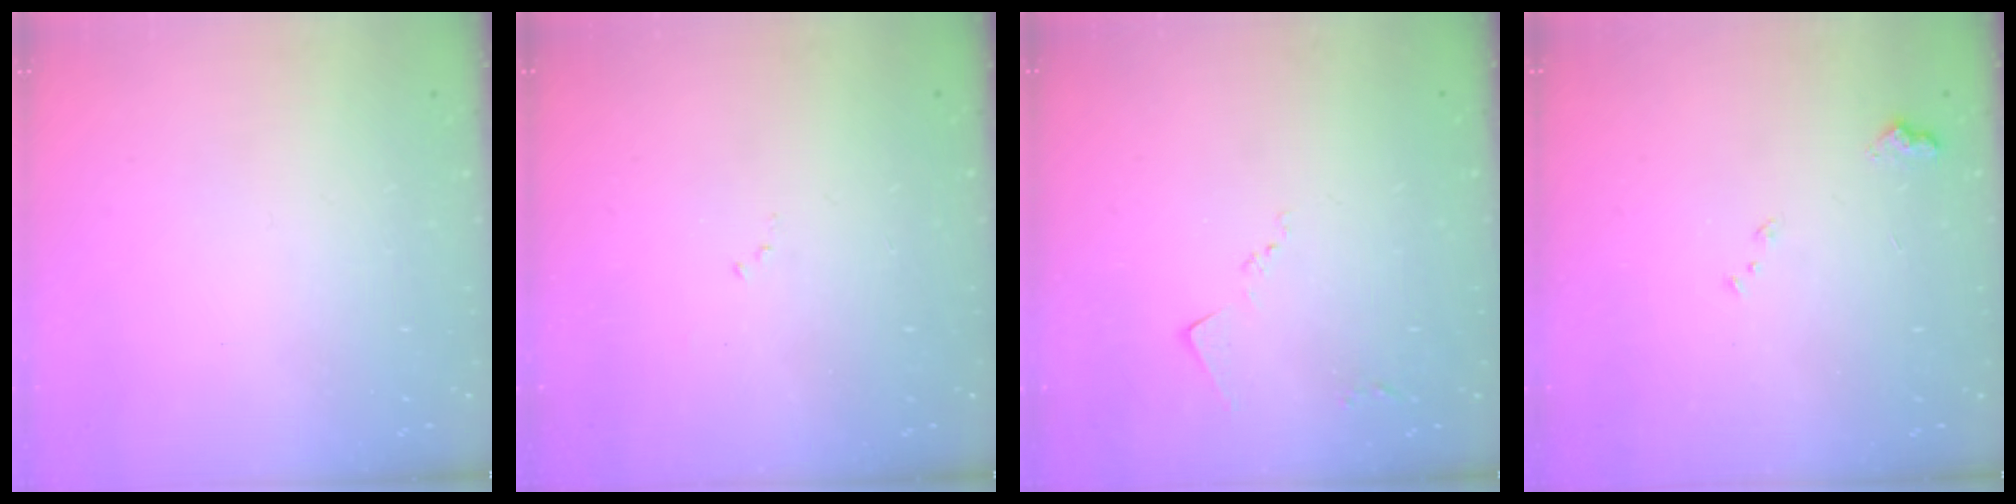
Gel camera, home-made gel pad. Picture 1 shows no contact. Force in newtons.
{"total": 6.1, "press": 6.1, "slide": 0.7}
{"total": 5.5, "press": 5.4, "slide": 0.6}
{"total": 7.7, "press": 7.7, "slide": 0.8}